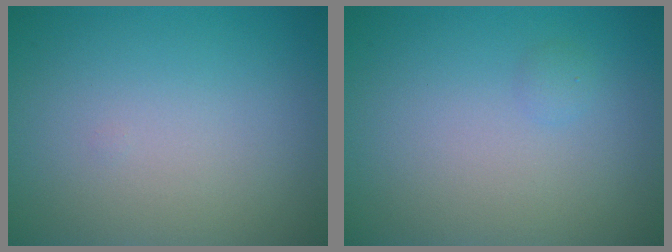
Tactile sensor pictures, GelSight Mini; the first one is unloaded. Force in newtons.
{"total": 0.6, "press": 0.6, "slide": 0.1}